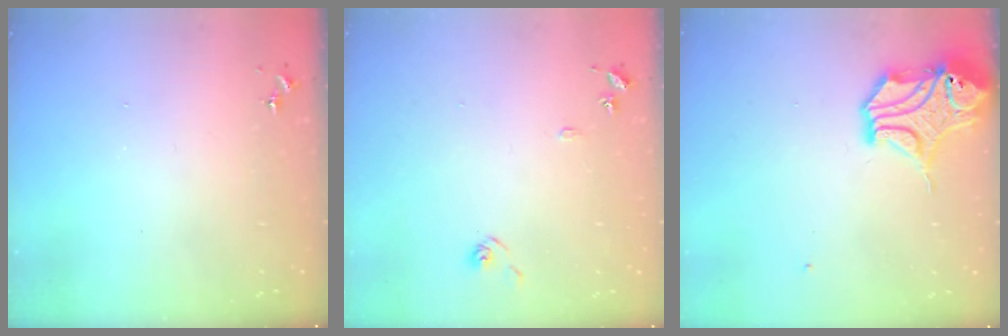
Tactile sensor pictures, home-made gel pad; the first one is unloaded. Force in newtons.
{"total": 7.2, "press": 7.2, "slide": 0.7}
{"total": 14.5, "press": 14.4, "slide": 2.2}